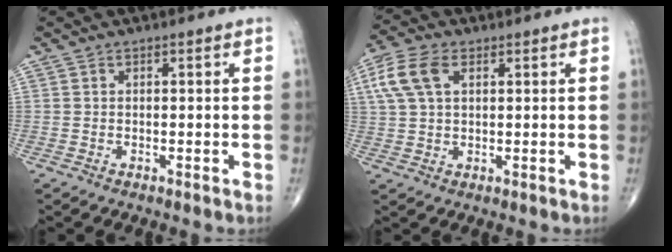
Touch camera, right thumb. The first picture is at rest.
{"total": 8.2, "force": [2.8, 4.7, 6.1], "torque": [-0.140, 0.014, 0.055]}